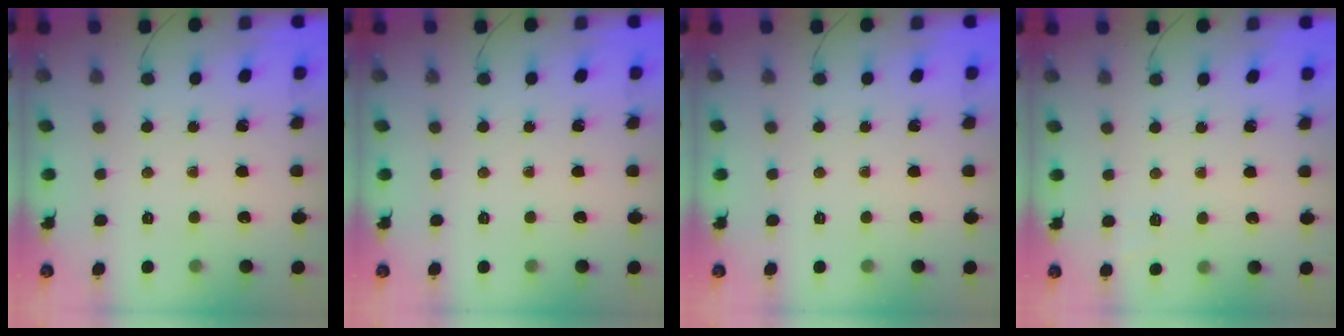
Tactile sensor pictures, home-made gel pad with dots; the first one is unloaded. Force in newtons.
{"total": 0.0}
{"total": 0.0}
{"total": 5.7, "press": 5.4, "slide": 1.7}